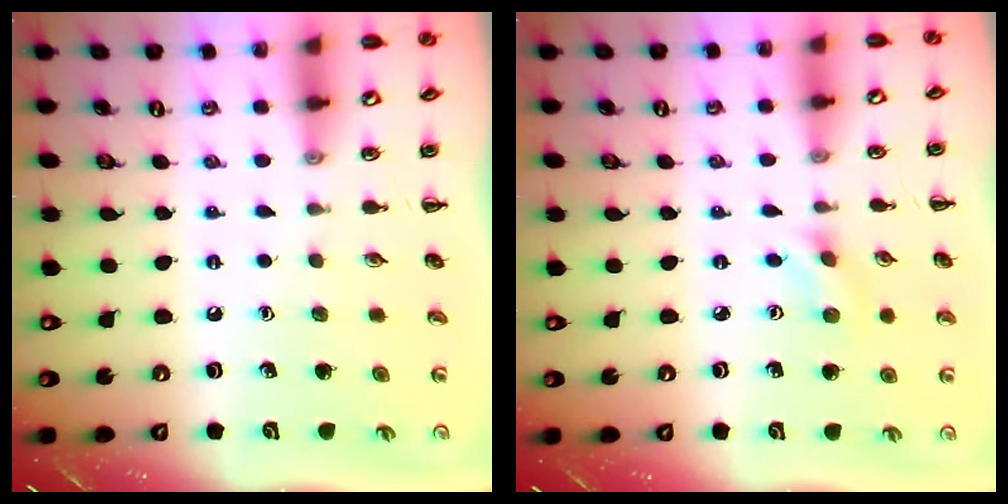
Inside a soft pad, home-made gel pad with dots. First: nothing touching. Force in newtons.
{"total": 2.0, "press": 1.9, "slide": 0.8}